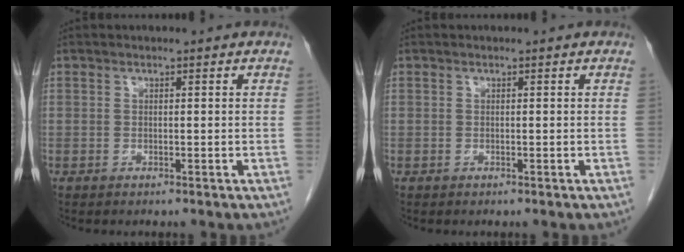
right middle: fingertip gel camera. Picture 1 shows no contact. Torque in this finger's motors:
{"motor_torque": [0.66, -0.42, 0.02, 0.01]}